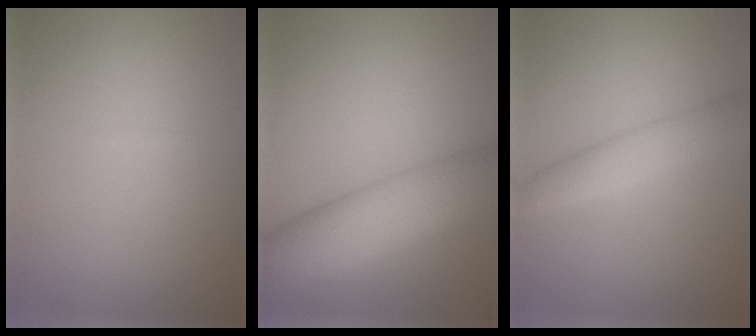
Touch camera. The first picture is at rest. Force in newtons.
{"total": 9.2, "press": 9.2, "slide": 0.5}
{"total": 3.5, "press": 3.5, "slide": 0.0}